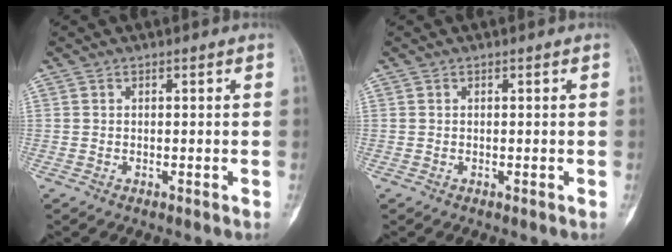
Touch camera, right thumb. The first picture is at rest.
{"total": 0.0}